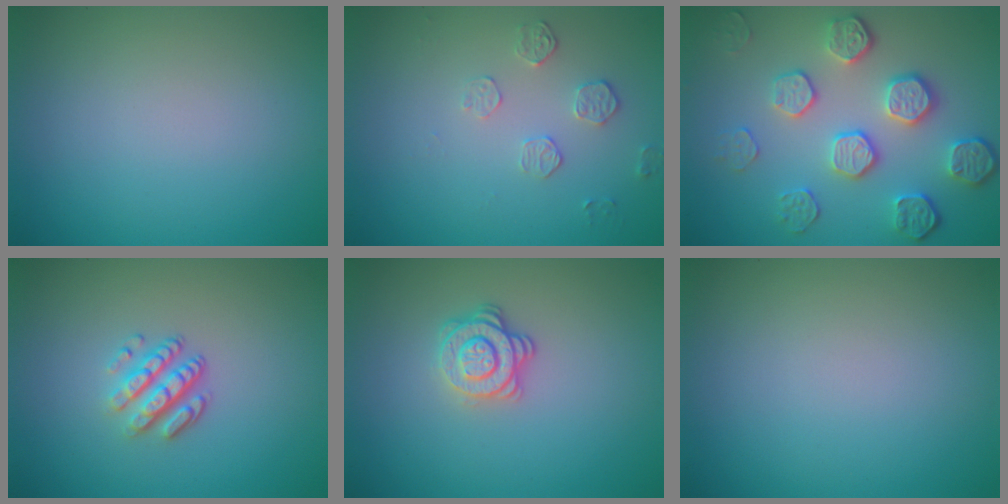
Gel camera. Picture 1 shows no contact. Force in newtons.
{"total": 1.7, "press": 1.0, "slide": 1.4}
{"total": 5.1, "press": 4.1, "slide": 3.0}
{"total": 3.3, "press": 2.4, "slide": 2.2}
{"total": 2.8, "press": 2.5, "slide": 1.3}
{"total": 0.0}